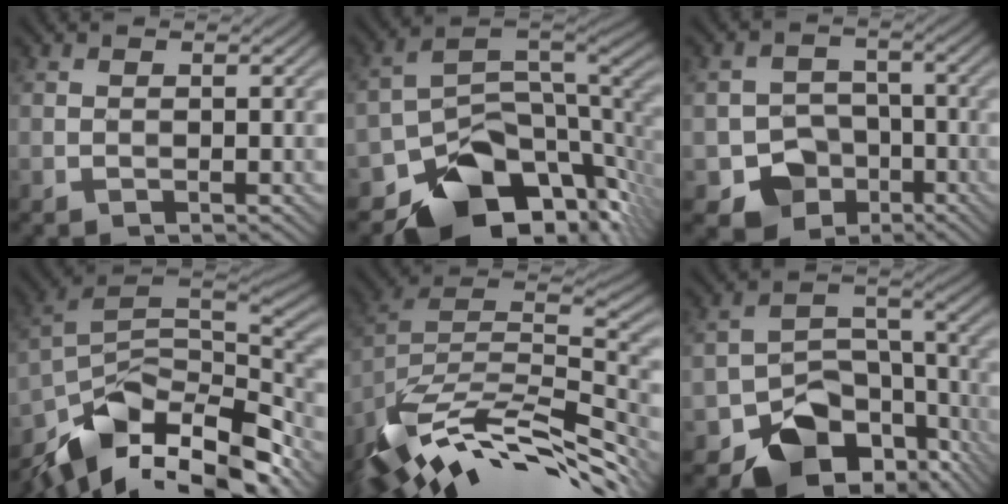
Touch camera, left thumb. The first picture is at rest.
{"total": 12.2, "force": [-7.2, 6.9, 6.9], "torque": [-0.102, -0.015, -0.118]}
{"total": 6.3, "force": [-3.1, 5.2, 2.0], "torque": [-0.031, -0.008, -0.057]}
{"total": 14.4, "force": [-8.8, 7.4, 8.7], "torque": [-0.195, -0.001, -0.151]}
{"total": 14.9, "force": [-9.8, 5.8, 9.6], "torque": [-0.212, 0.012, -0.165]}
{"total": 12.0, "force": [-7.5, 7.6, 5.6], "torque": [-0.084, -0.018, -0.120]}